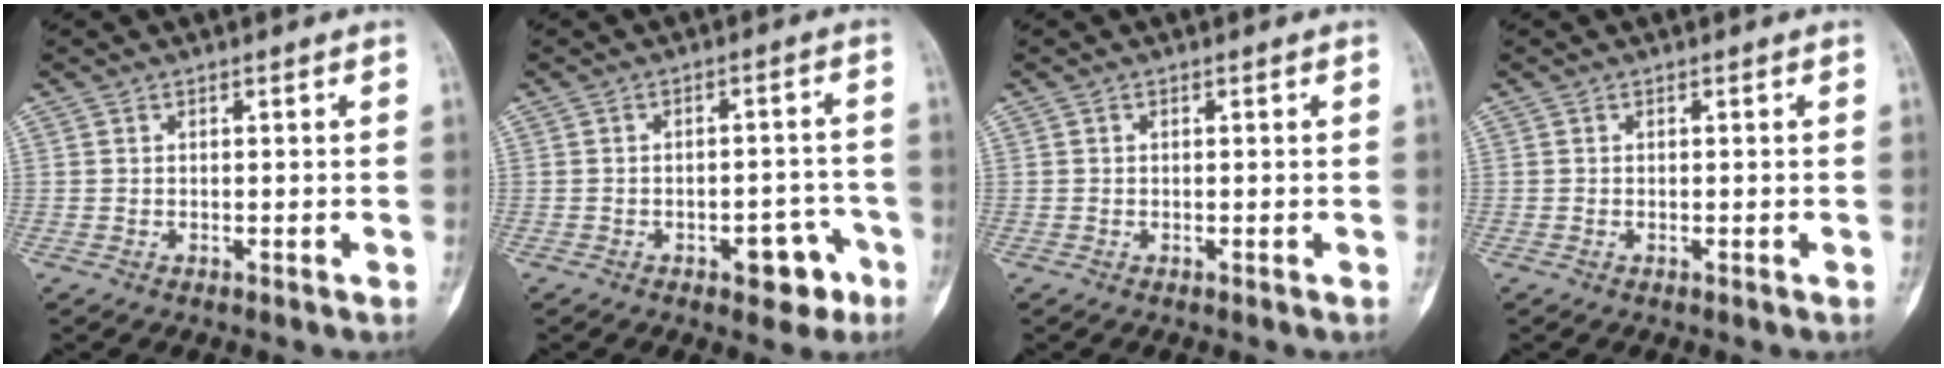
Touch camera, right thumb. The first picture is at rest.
{"total": 7.0, "force": [-3.6, 3.7, 4.8], "torque": [-0.033, 0.036, -0.041]}
{"total": 0.0}
{"total": 0.0}